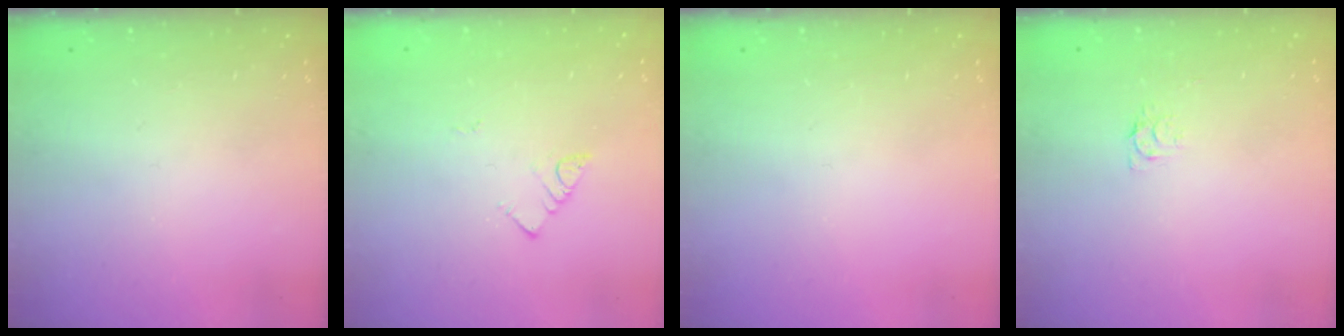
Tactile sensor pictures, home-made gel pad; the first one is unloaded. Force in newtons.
{"total": 2.9, "press": 2.9, "slide": 0.3}
{"total": 0.0}
{"total": 3.7, "press": 3.6, "slide": 0.4}